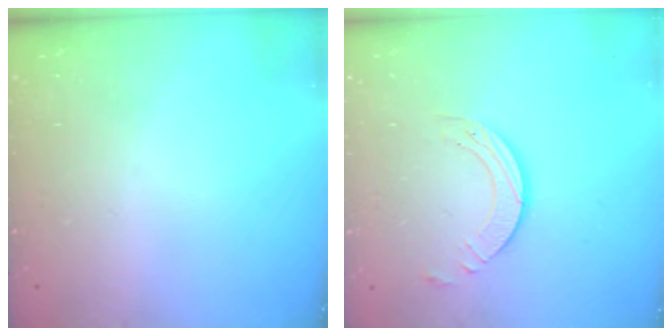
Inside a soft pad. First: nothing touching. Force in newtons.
{"total": 4.3, "press": 4.3, "slide": 0.1}